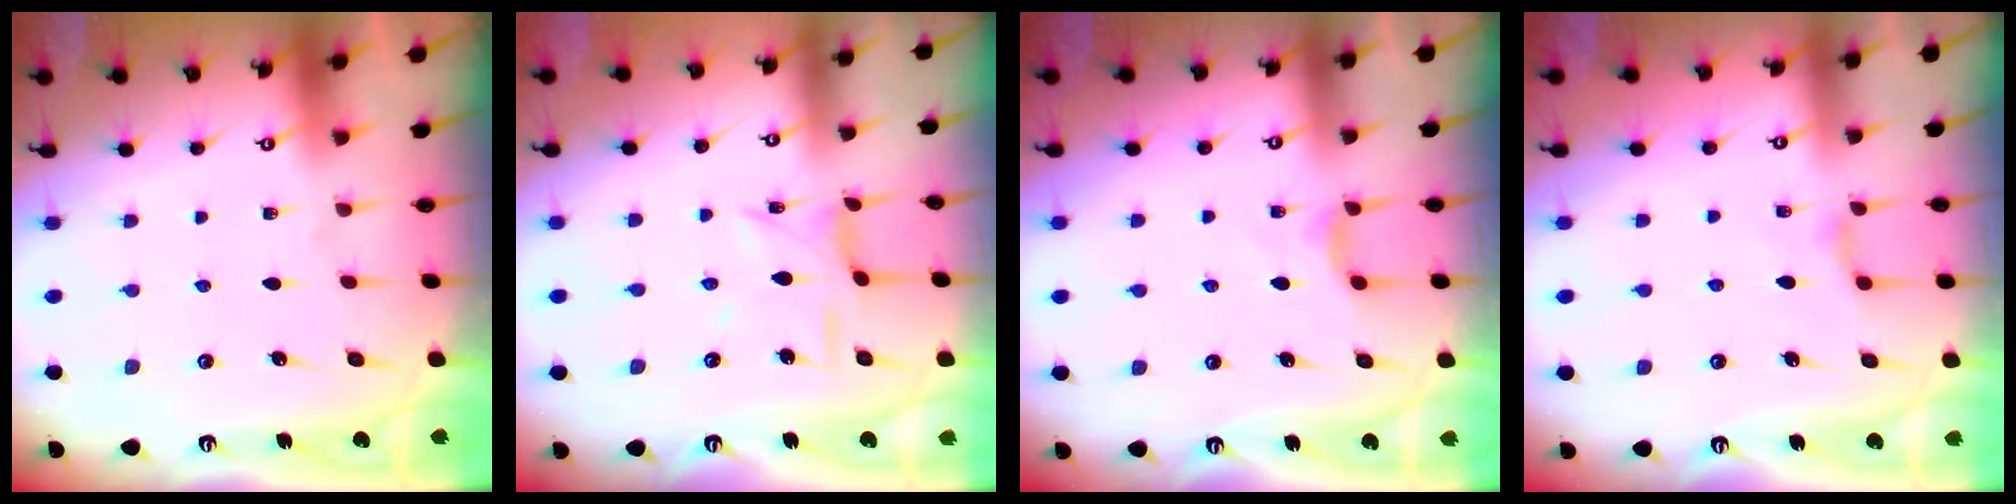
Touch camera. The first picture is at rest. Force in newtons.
{"total": 5.4, "press": 5.4, "slide": 0.4}
{"total": 4.6, "press": 4.5, "slide": 0.7}
{"total": 3.1, "press": 3.0, "slide": 0.4}